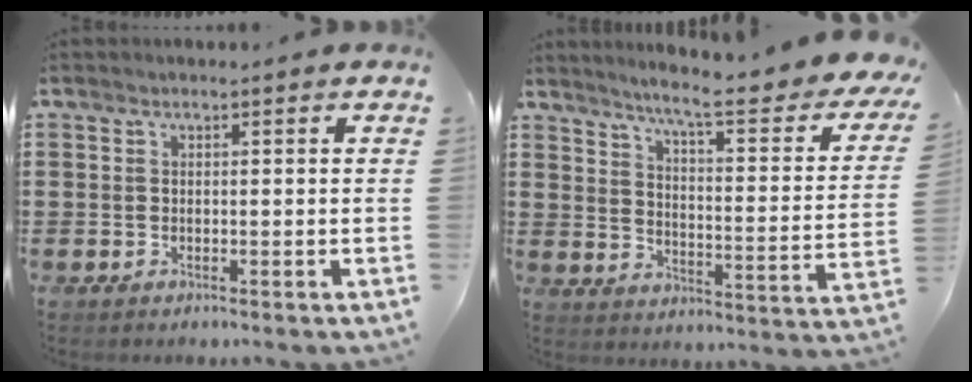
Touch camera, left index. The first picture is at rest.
{"total": 7.5, "force": [5.9, -0.3, 4.6], "torque": [-0.097, -0.045, 0.087]}